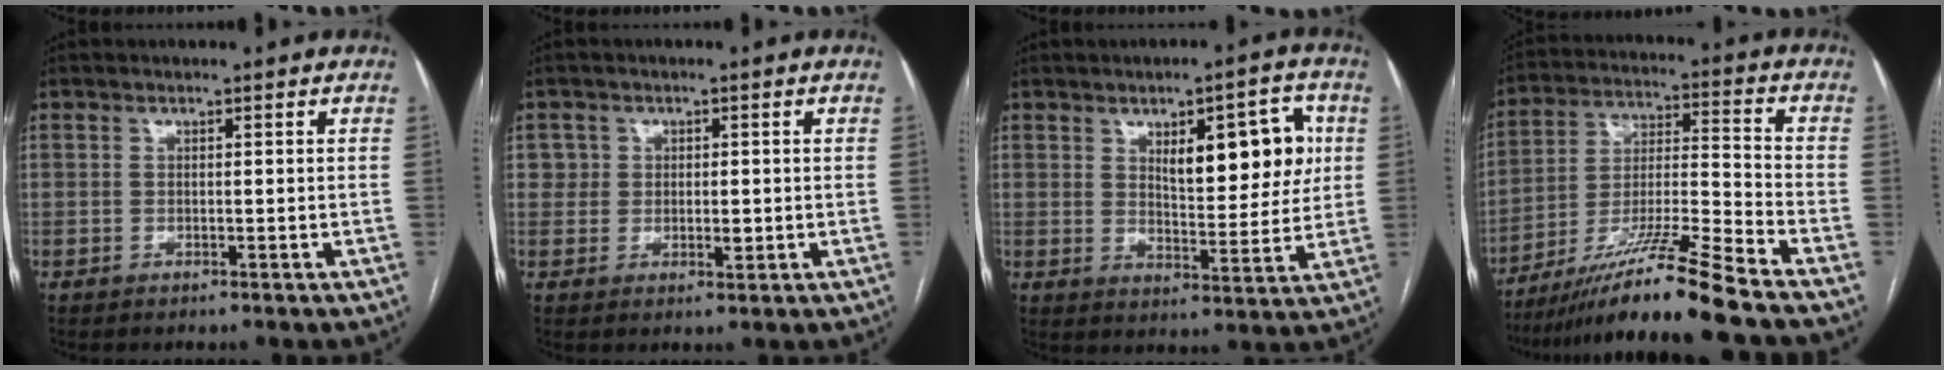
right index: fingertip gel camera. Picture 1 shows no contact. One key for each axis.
{"total": 2.9, "fx": 0.4, "fy": 2.6, "fz": 1.2, "tx": -0.005, "ty": 0.000, "tz": 0.004}
{"total": 10.9, "fx": 3.4, "fy": 3.8, "fz": 9.6, "tx": -0.132, "ty": 0.013, "tz": 0.055}
{"total": 16.3, "fx": -13.0, "fy": -2.0, "fz": 9.6, "tx": -0.183, "ty": -0.013, "tz": -0.232}